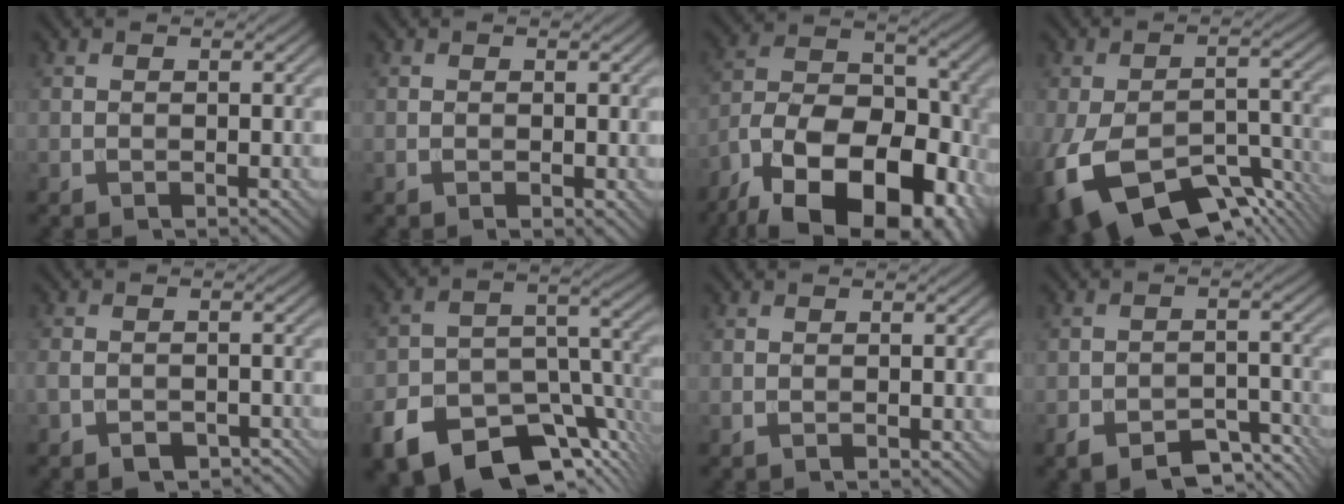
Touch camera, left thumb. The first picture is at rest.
{"total": 1.0, "force": [-0.2, 0.4, 0.9], "torque": [-0.018, -0.004, -0.004]}
{"total": 20.3, "force": [-12.7, 11.4, 11.1], "torque": [-0.196, -0.031, -0.188]}
{"total": 13.9, "force": [-8.2, 7.0, 8.9], "torque": [-0.180, -0.038, -0.129]}
{"total": 4.4, "force": [-3.1, 2.4, 2.2], "torque": [-0.040, -0.005, -0.052]}
{"total": 14.8, "force": [-10.1, 7.9, 7.5], "torque": [-0.155, -0.034, -0.149]}
{"total": 0.0}
{"total": 6.5, "force": [-4.6, 2.9, 3.5], "torque": [-0.054, -0.003, -0.076]}